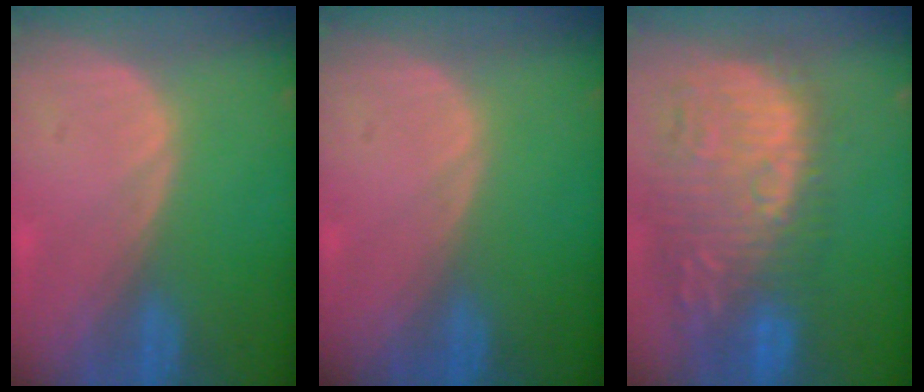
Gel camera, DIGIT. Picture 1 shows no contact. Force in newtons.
{"total": 0.0}
{"total": 13.5, "press": 12.1, "slide": 5.9}